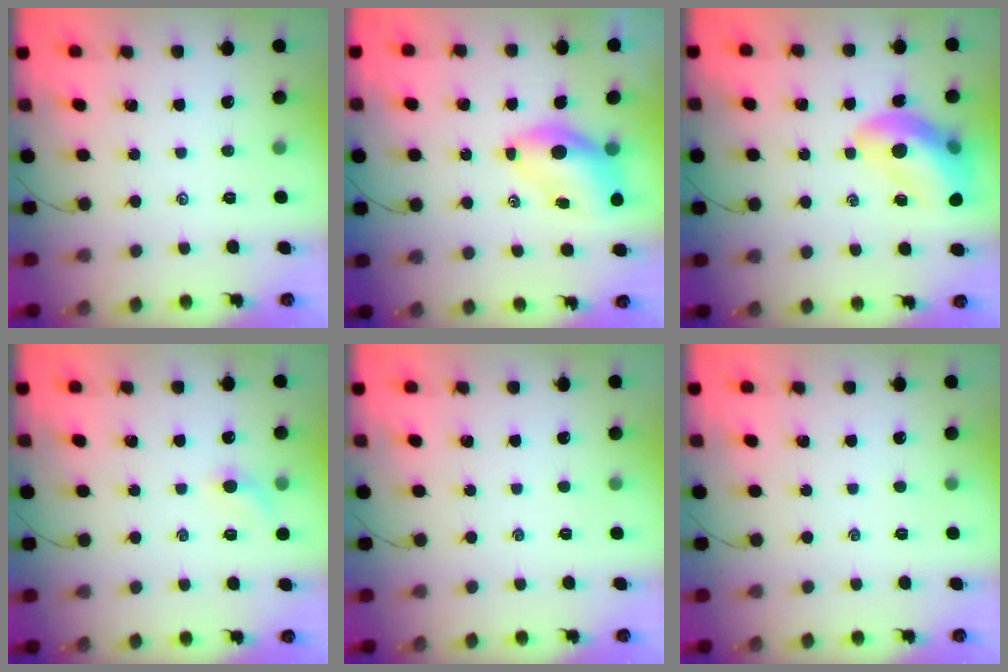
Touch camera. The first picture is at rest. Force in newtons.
{"total": 6.9, "press": 6.7, "slide": 1.6}
{"total": 14.7, "press": 14.2, "slide": 3.7}
{"total": 4.4, "press": 4.3, "slide": 1.0}
{"total": 0.0}
{"total": 0.0}